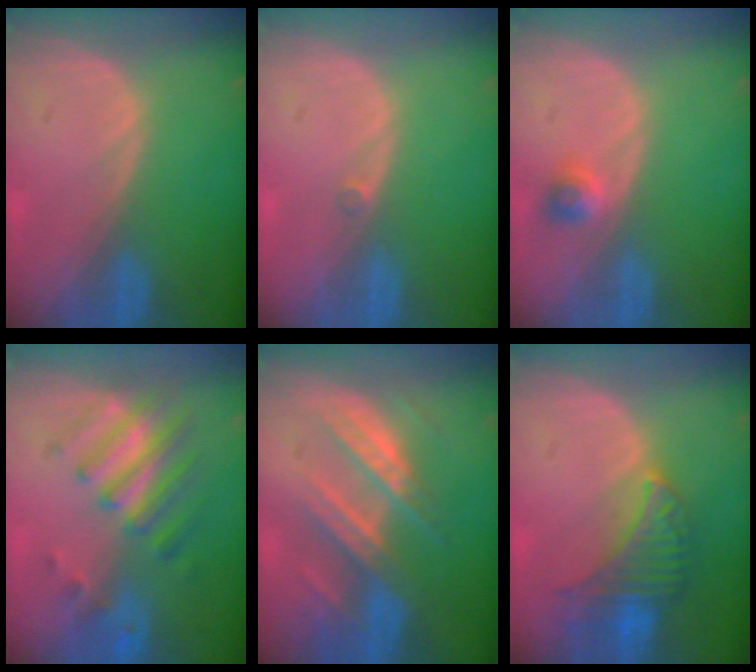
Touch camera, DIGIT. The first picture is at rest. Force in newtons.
{"total": 0.7, "press": 0.6, "slide": 0.3}
{"total": 2.4, "press": 2.0, "slide": 1.2}
{"total": 8.0, "press": 7.2, "slide": 3.6}
{"total": 8.8, "press": 7.8, "slide": 4.0}
{"total": 7.0, "press": 6.8, "slide": 1.5}